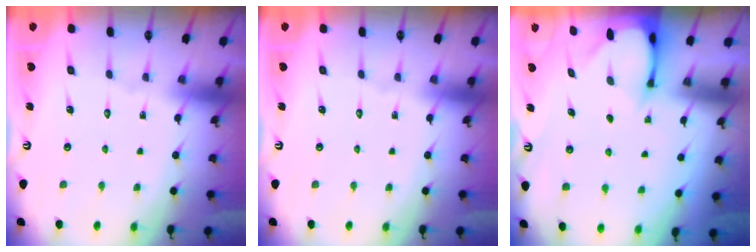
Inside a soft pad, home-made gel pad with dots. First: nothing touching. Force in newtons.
{"total": 0.0}
{"total": 2.4, "press": 2.3, "slide": 0.3}